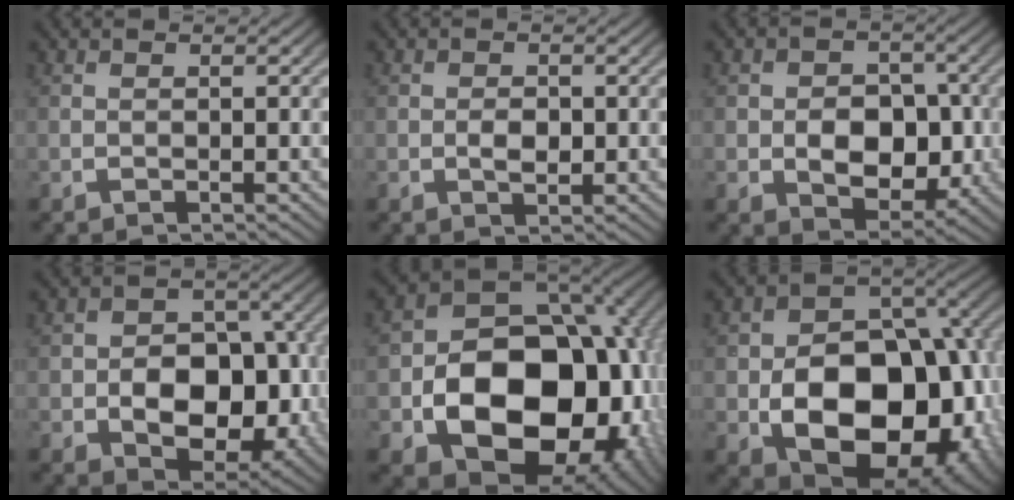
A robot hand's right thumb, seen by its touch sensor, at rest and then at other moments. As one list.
[{"total": 2.0, "force": [-0.1, 1.3, 1.5], "torque": [-0.027, -0.007, 0.002]}, {"total": 7.6, "force": [-0.6, 5.6, 5.2], "torque": [-0.098, -0.034, 0.003]}, {"total": 11.0, "force": [-1.2, 7.9, 7.6], "torque": [-0.143, -0.044, -0.001]}, {"total": 22.6, "force": [-4.0, 15.5, 15.9], "torque": [-0.295, -0.076, -0.032]}, {"total": 20.2, "force": [-3.4, 13.8, 14.4], "torque": [-0.256, -0.069, -0.023]}]